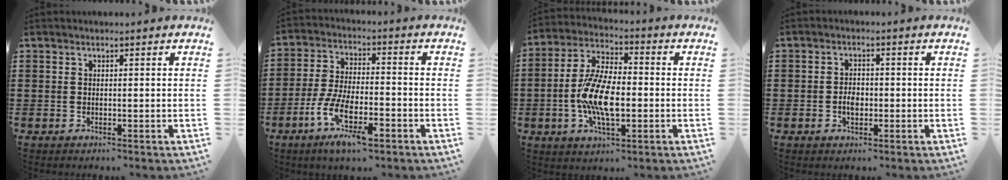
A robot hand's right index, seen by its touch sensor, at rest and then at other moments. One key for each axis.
{"total": 10.3, "fx": -5.2, "fy": 3.2, "fz": 8.4, "tx": -0.182, "ty": -0.004, "tz": -0.096}
{"total": 10.0, "fx": -2.0, "fy": 4.3, "fz": 8.8, "tx": -0.196, "ty": -0.008, "tz": -0.040}
{"total": 2.6, "fx": -0.6, "fy": 1.6, "fz": 2.0, "tx": -0.030, "ty": -0.001, "tz": -0.012}